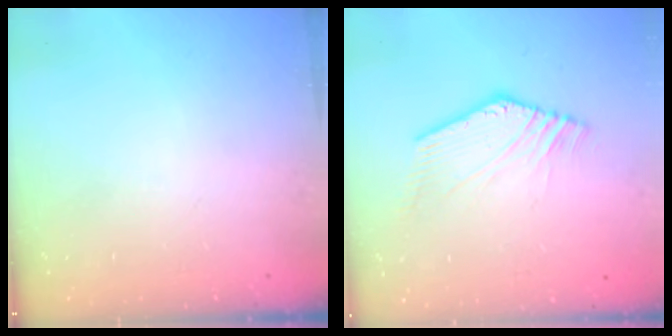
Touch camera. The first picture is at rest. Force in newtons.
{"total": 0.5, "press": 0.2, "slide": 0.5}